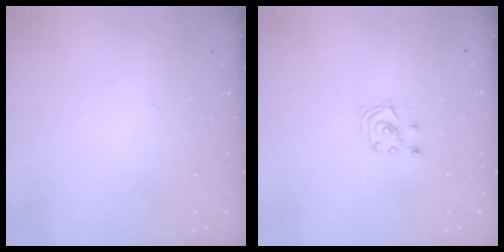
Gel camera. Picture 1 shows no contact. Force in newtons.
{"total": 3.0, "press": 3.0, "slide": 0.3}